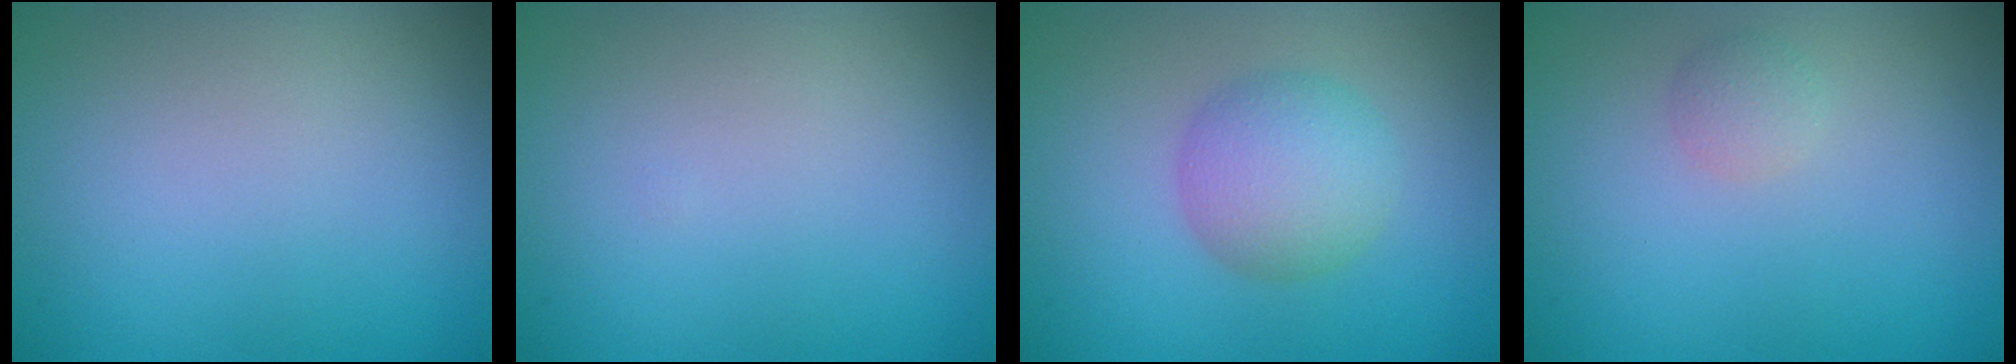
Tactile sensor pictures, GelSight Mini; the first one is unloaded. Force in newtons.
{"total": 0.0}
{"total": 3.9, "press": 3.9, "slide": 0.2}
{"total": 1.1, "press": 1.1, "slide": 0.0}